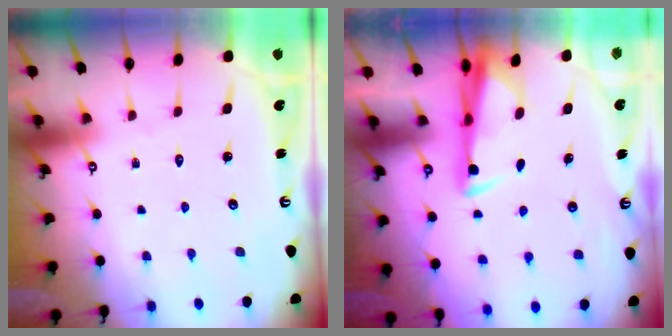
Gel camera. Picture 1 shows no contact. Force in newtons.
{"total": 3.4, "press": 3.3, "slide": 0.7}